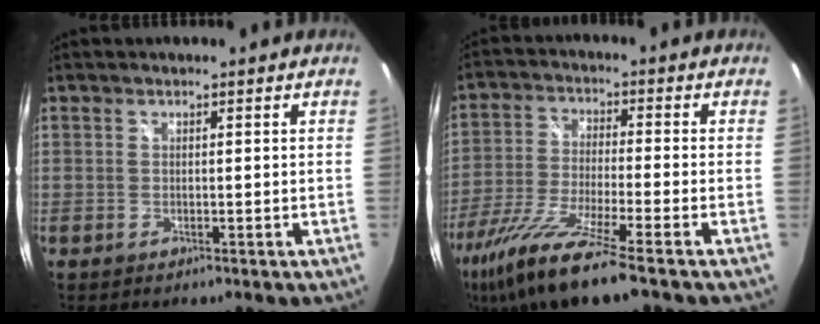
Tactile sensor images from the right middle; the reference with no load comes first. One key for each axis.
{"total": 16.3, "fx": -11.5, "fy": 1.3, "fz": 11.5, "tx": -0.241, "ty": -0.050, "tz": -0.210}